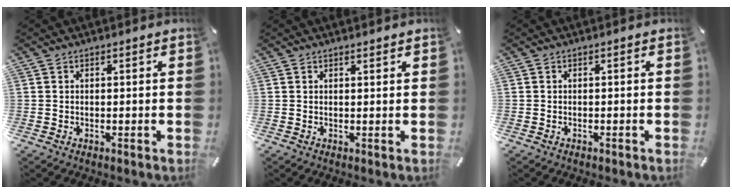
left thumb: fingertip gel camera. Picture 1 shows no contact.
{"total": 0.7, "force": [0.6, 0.1, 0.3], "torque": [-0.007, -0.001, 0.011]}
{"total": 0.6, "force": [-0.5, 0.2, 0.2], "torque": [-0.004, 0.000, -0.011]}